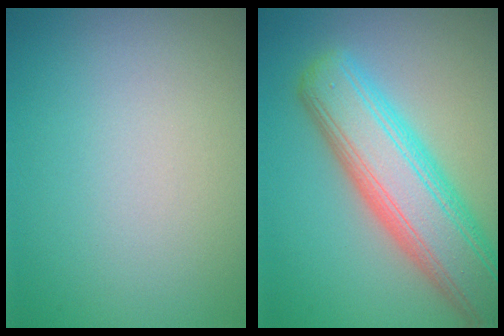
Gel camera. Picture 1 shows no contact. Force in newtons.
{"total": 9.1, "press": 9.0, "slide": 0.9}